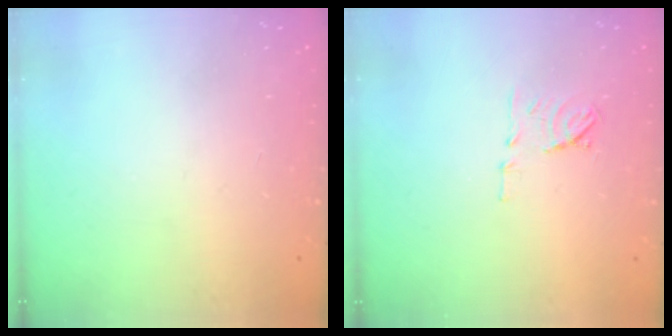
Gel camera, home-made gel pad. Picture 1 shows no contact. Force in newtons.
{"total": 7.6, "press": 7.6, "slide": 0.8}